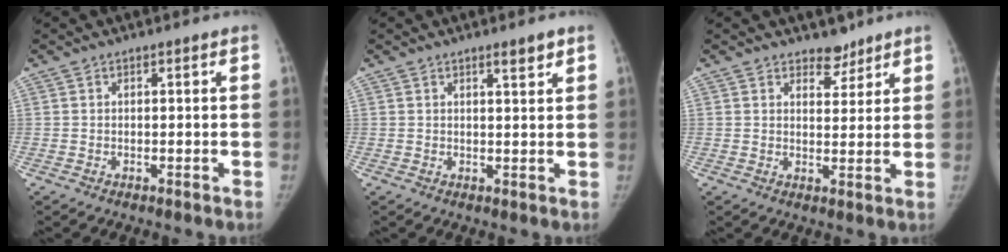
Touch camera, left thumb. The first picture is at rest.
{"total": 2.6, "force": [1.8, 0.4, 1.8], "torque": [-0.022, -0.013, 0.029]}
{"total": 3.8, "force": [3.1, 2.1, 0.8], "torque": [0.011, -0.023, 0.048]}